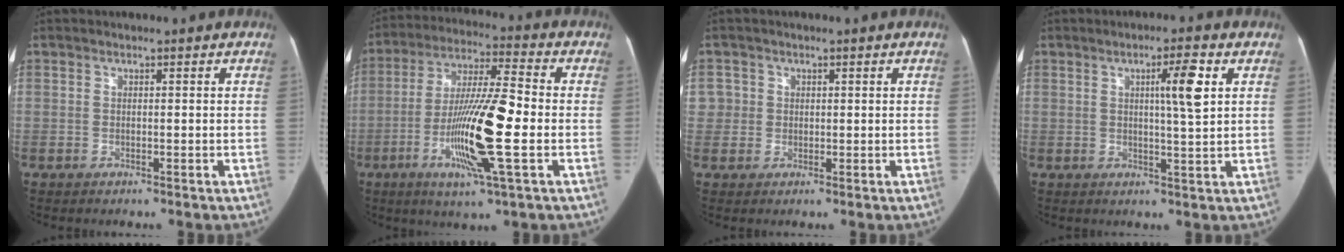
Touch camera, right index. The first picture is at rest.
{"total": 15.2, "force": [-3.6, 0.7, 14.8], "torque": [-0.278, -0.008, -0.067]}
{"total": 3.0, "force": [0.6, 2.9, -0.1], "torque": [0.023, 0.013, 0.012]}
{"total": 5.8, "force": [1.9, -0.1, 5.4], "torque": [-0.080, 0.002, 0.028]}